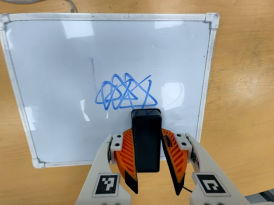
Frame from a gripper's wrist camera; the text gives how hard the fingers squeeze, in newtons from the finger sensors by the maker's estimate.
{"total": 5.3, "left": 5.0, "right": 5.7}